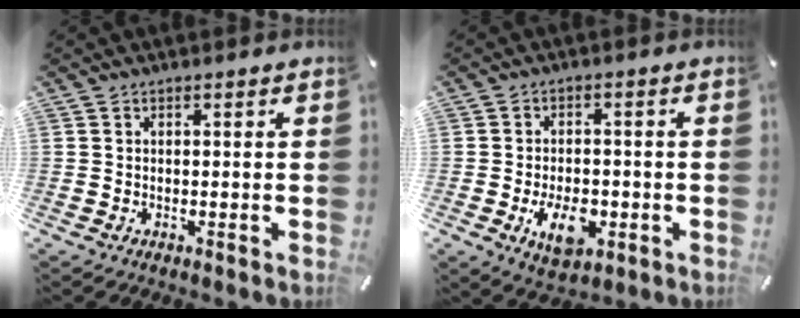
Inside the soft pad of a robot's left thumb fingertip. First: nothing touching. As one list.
[{"total": 8.8, "force": [-2.8, 5.6, 6.1], "torque": [-0.103, 0.000, -0.052]}]